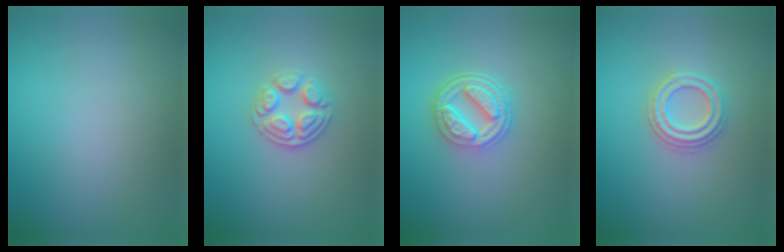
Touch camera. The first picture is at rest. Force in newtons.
{"total": 2.9, "press": 2.7, "slide": 1.0}
{"total": 4.7, "press": 3.6, "slide": 3.1}
{"total": 2.9, "press": 2.7, "slide": 1.2}